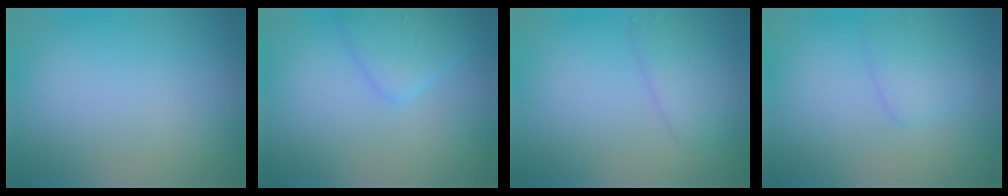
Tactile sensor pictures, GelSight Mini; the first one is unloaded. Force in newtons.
{"total": 2.3, "press": 2.3, "slide": 0.0}
{"total": 2.1, "press": 2.1, "slide": 0.1}
{"total": 1.9, "press": 1.9, "slide": 0.0}